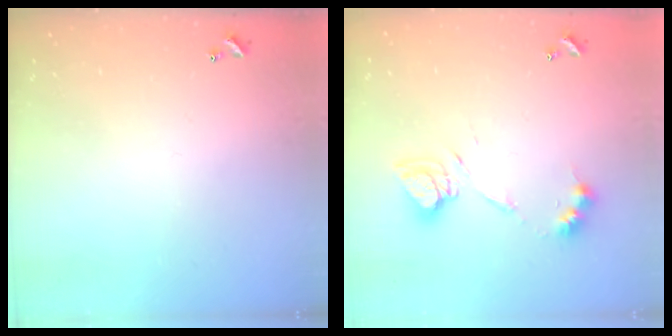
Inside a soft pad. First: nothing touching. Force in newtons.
{"total": 10.9, "press": 10.9, "slide": 1.0}